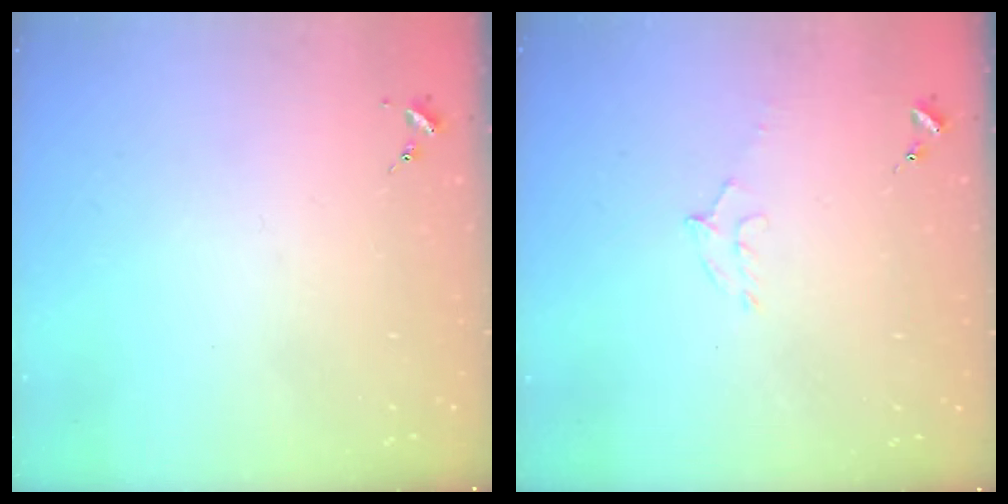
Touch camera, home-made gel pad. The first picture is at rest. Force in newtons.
{"total": 6.2, "press": 6.1, "slide": 1.1}